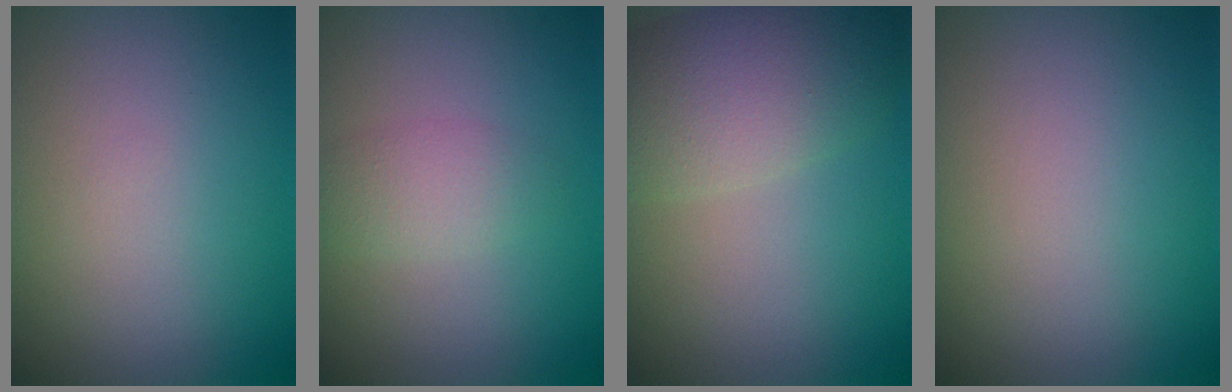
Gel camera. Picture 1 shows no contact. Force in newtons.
{"total": 1.9, "press": 1.9, "slide": 0.1}
{"total": 6.1, "press": 6.1, "slide": 0.4}
{"total": 0.0}